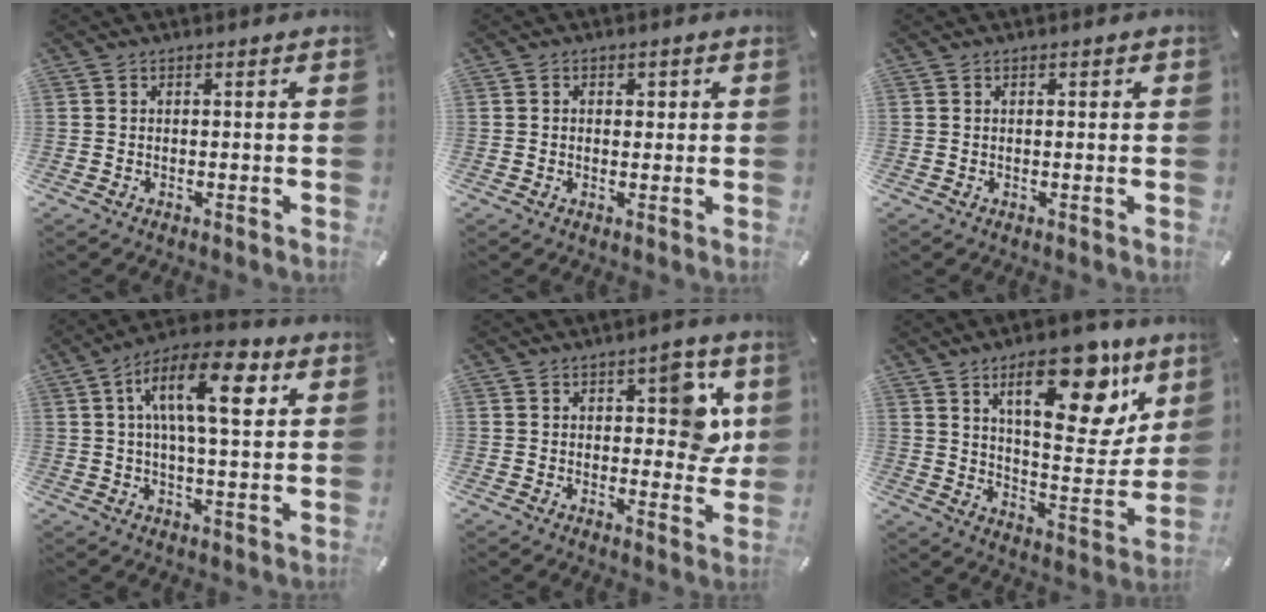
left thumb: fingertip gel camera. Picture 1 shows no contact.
{"total": 1.7, "force": [0.0, 1.5, 0.8], "torque": [0.000, 0.001, -0.006]}
{"total": 0.7, "force": [0.1, 0.4, 0.5], "torque": [-0.011, 0.003, 0.001]}
{"total": 15.0, "force": [5.3, 5.9, 12.8], "torque": [-0.214, -0.005, 0.083]}
{"total": 9.7, "force": [3.2, 5.2, 7.5], "torque": [-0.075, -0.011, 0.045]}
{"total": 22.4, "force": [12.6, 9.7, 15.8], "torque": [-0.207, -0.077, 0.198]}